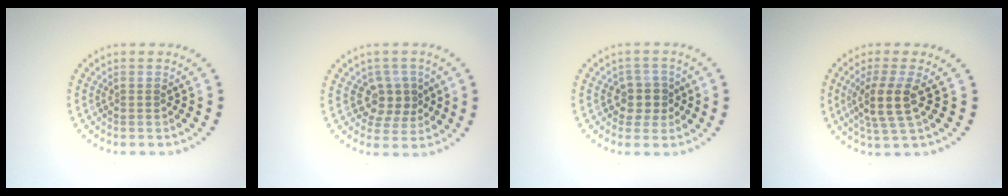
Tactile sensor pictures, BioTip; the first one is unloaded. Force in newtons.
{"total": 2.8, "press": 2.6, "slide": 1.2}
{"total": 2.5, "press": 2.1, "slide": 1.3}
{"total": 3.6, "press": 2.9, "slide": 2.2}